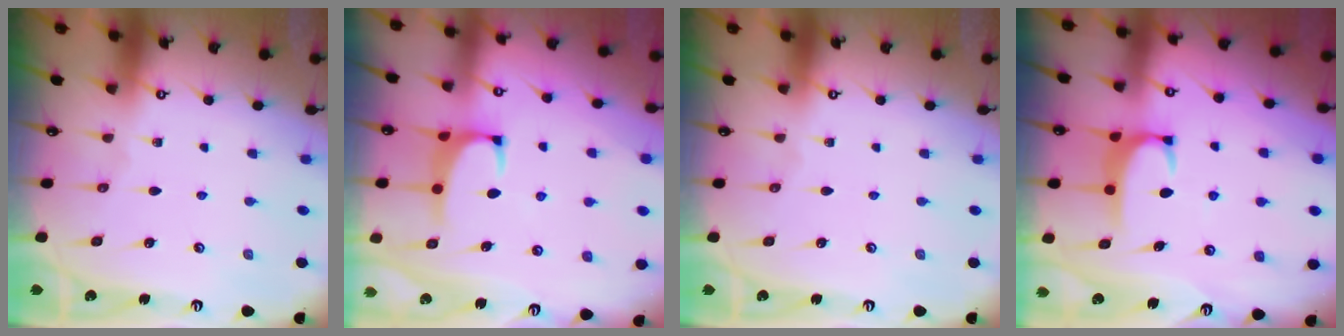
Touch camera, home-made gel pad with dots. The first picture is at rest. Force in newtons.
{"total": 0.7, "press": 0.4, "slide": 0.6}
{"total": 0.0}
{"total": 2.0, "press": 1.9, "slide": 0.5}